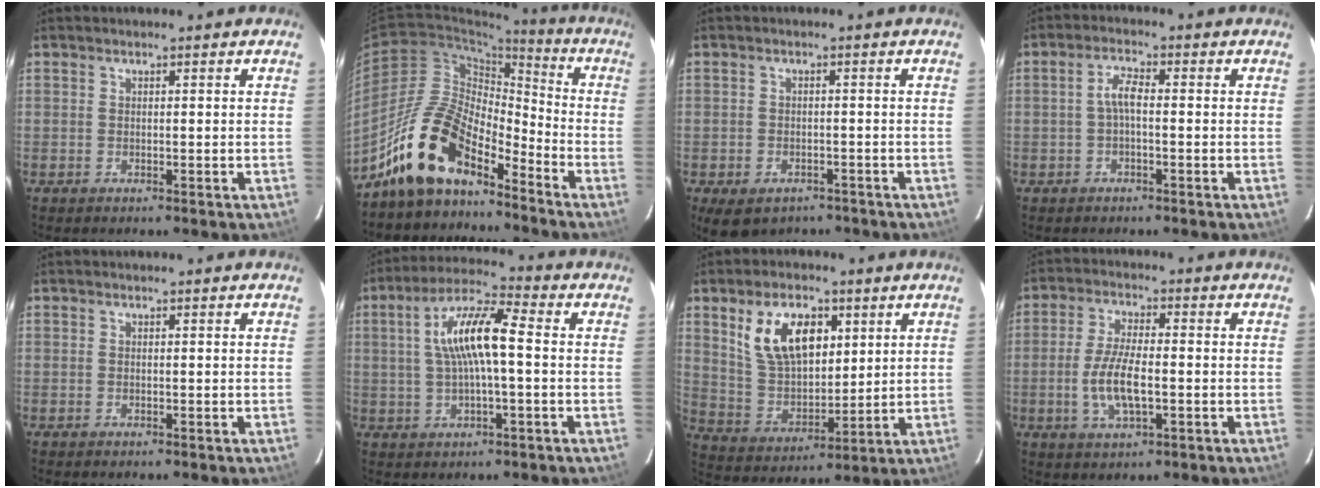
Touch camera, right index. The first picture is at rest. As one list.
[{"total": 14.7, "force": [-11.6, 5.2, 7.2], "torque": [-0.136, 0.013, -0.227]}, {"total": 7.9, "force": [-5.3, 4.6, 3.6], "torque": [-0.072, -0.010, -0.067]}, {"total": 3.0, "force": [-0.6, 0.8, 2.8], "torque": [-0.059, 0.010, -0.012]}, {"total": 0.0}, {"total": 11.1, "force": [0.9, 2.5, 10.8], "torque": [-0.199, 0.020, 0.015]}, {"total": 13.7, "force": [5.7, 7.7, 9.8], "torque": [-0.181, 0.015, 0.119]}, {"total": 8.5, "force": [-1.8, 3.0, 7.8], "torque": [-0.158, -0.005, -0.034]}]